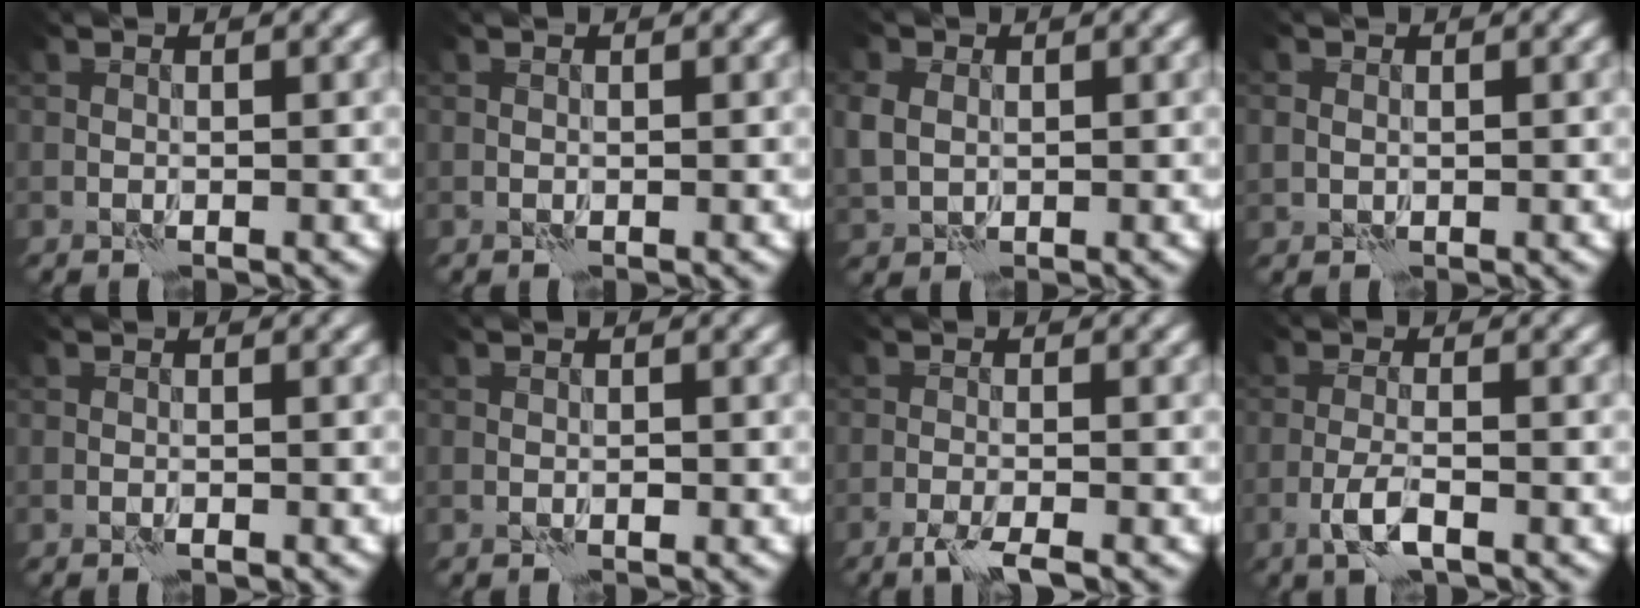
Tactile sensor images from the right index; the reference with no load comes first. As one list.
[{"total": 0.0}, {"total": 2.8, "force": [0.3, 2.3, 1.6], "torque": [-0.047, 0.000, 0.009]}, {"total": 1.2, "force": [0.2, 1.1, 0.5], "torque": [-0.009, -0.003, 0.004]}, {"total": 0.6, "force": [-0.4, 0.1, 0.5], "torque": [-0.009, -0.001, -0.007]}, {"total": 0.5, "force": [-0.1, 0.3, 0.4], "torque": [-0.008, -0.001, -0.003]}, {"total": 2.6, "force": [-1.9, 0.1, 1.8], "torque": [-0.040, -0.003, -0.040]}, {"total": 2.7, "force": [-1.4, 0.5, 2.2], "torque": [-0.051, 0.002, -0.034]}]